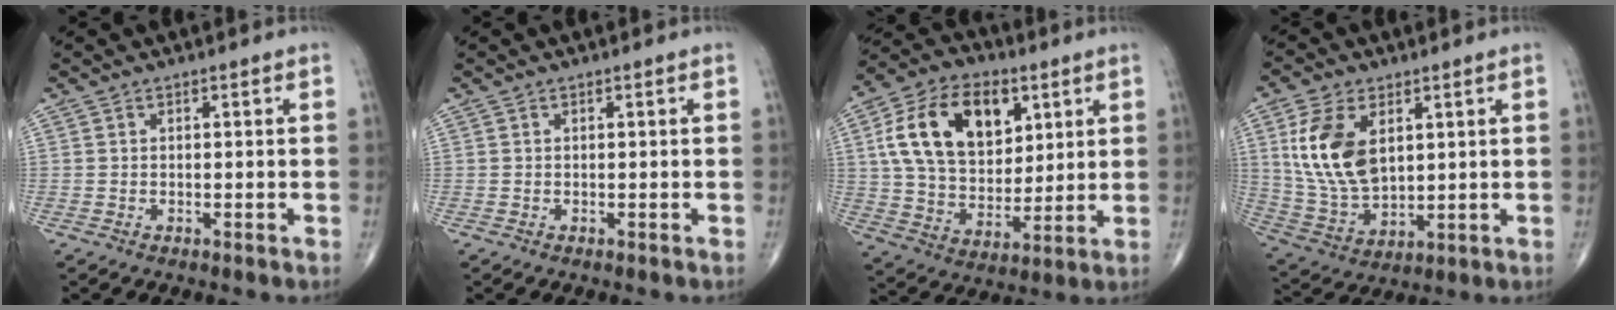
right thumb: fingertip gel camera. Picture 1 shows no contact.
{"total": 0.0}
{"total": 19.6, "force": [6.8, 12.5, 13.5], "torque": [-0.206, -0.013, 0.121]}
{"total": 14.3, "force": [4.2, 8.4, 10.8], "torque": [-0.205, -0.015, 0.093]}